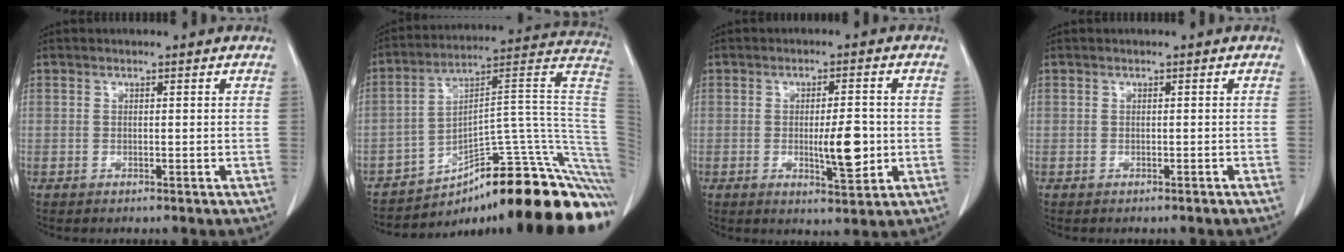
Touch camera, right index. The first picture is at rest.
{"total": 24.6, "force": [-16.2, 6.0, 17.5], "torque": [-0.107, 0.070, -0.212]}
{"total": 6.5, "force": [-0.9, 1.6, 6.2], "torque": [-0.094, -0.006, -0.010]}
{"total": 0.0}